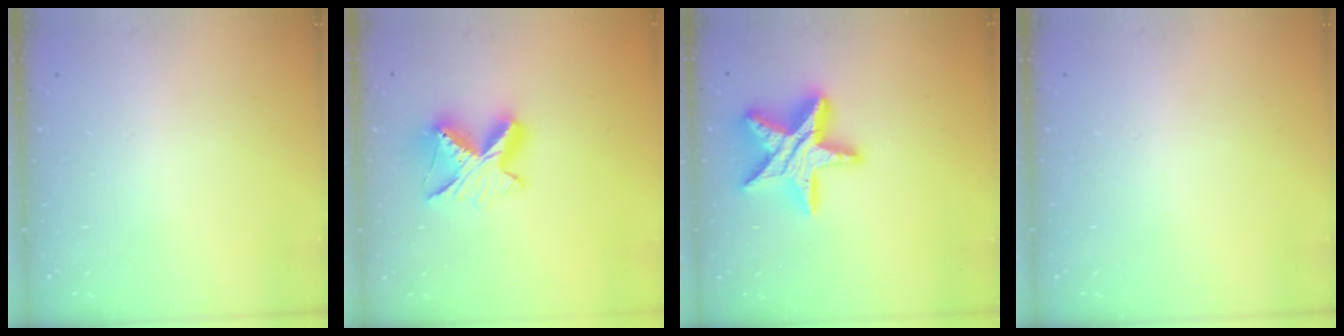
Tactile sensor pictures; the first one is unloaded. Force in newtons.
{"total": 9.6, "press": 9.5, "slide": 0.8}
{"total": 21.1, "press": 21.0, "slide": 1.7}
{"total": 0.0}